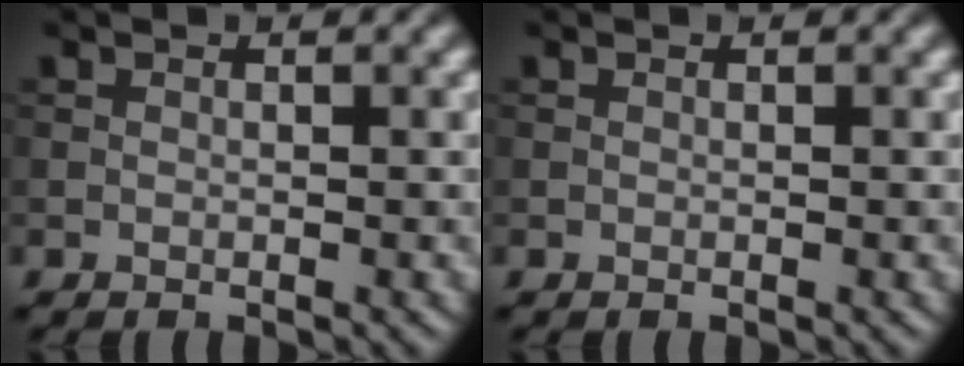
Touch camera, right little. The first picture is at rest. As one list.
[{"total": 0.0}]